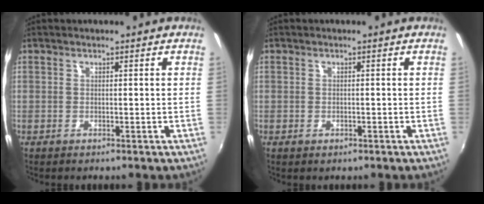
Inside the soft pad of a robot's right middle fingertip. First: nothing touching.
{"total": 0.9, "force": [-0.5, 0.6, 0.4], "torque": [-0.007, -0.003, -0.008]}